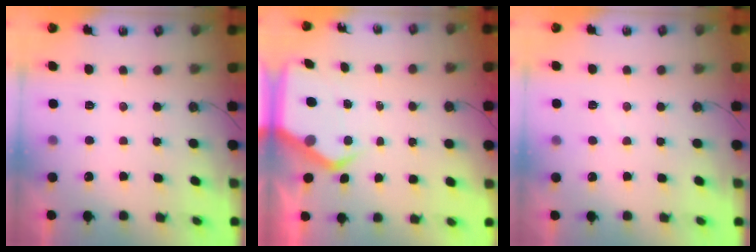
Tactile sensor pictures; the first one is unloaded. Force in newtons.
{"total": 7.0, "press": 6.9, "slide": 0.8}
{"total": 3.6, "press": 3.6, "slide": 0.5}